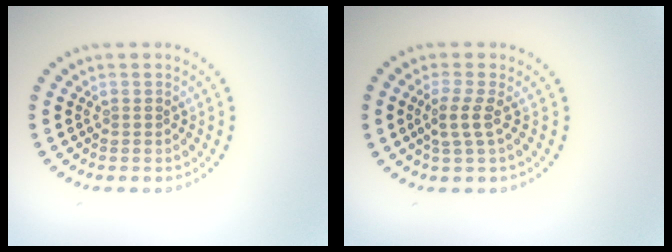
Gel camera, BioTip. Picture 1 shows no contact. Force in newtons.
{"total": 2.1, "press": 1.6, "slide": 1.4}